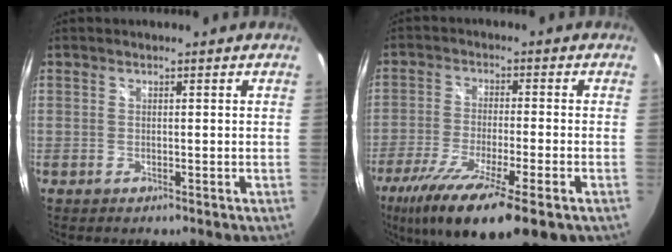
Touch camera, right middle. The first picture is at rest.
{"total": 17.2, "force": [-10.4, 3.2, 13.2], "torque": [-0.255, -0.063, -0.178]}